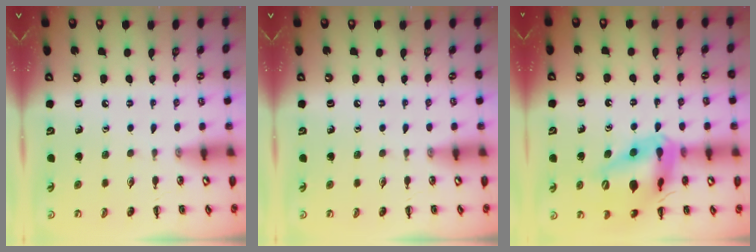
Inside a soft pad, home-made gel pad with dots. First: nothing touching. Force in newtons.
{"total": 0.0}
{"total": 20.0, "press": 19.8, "slide": 2.7}